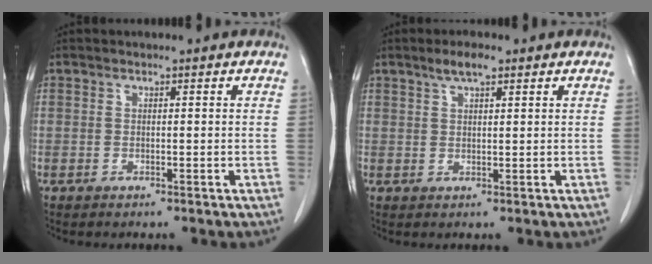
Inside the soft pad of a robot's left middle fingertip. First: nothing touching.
{"total": 3.0, "force": [2.0, 0.7, 2.1], "torque": [-0.043, 0.007, 0.037]}